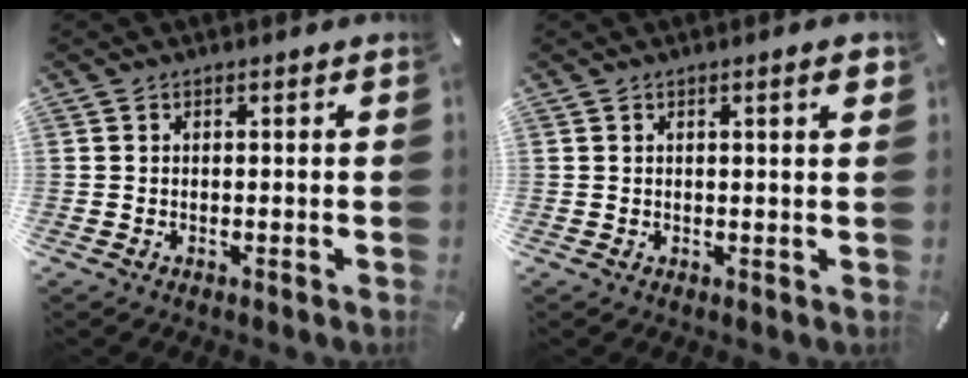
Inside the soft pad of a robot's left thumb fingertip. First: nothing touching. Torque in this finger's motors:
{"motor_torque": [0.12, -0.28, 0.04, 0.09, -0.01]}